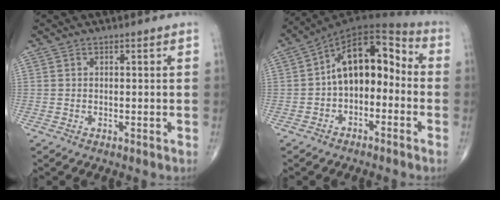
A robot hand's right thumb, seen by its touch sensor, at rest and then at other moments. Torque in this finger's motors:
{"motor_torque": [0.97, 1.61, 0.95, 0.60, 0.13]}